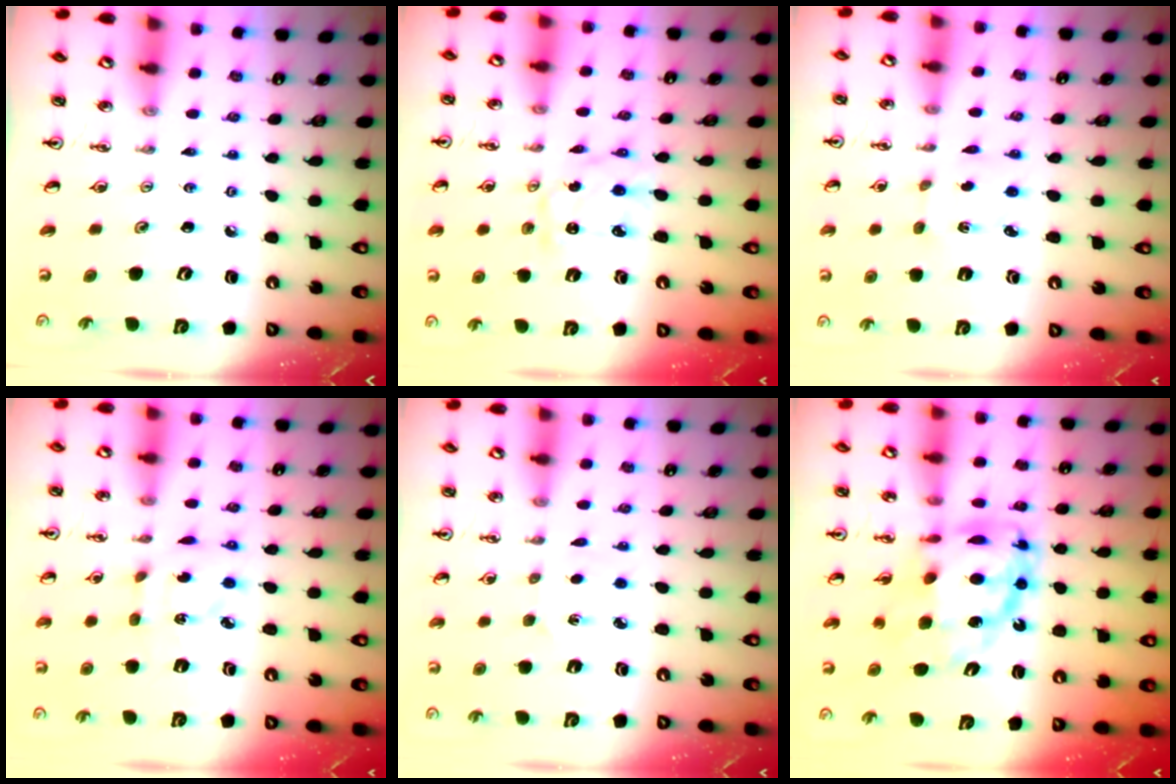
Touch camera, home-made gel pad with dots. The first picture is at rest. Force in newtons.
{"total": 2.6, "press": 2.6, "slide": 0.3}
{"total": 2.1, "press": 2.0, "slide": 0.6}
{"total": 4.9, "press": 4.9, "slide": 0.4}
{"total": 2.6, "press": 2.6, "slide": 0.4}
{"total": 14.9, "press": 14.9, "slide": 1.5}